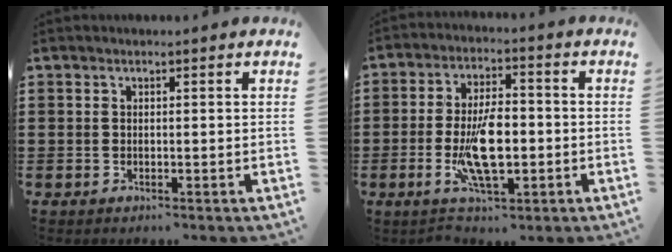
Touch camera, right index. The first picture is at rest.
{"total": 11.3, "force": [-2.1, 5.2, 9.8], "torque": [-0.193, -0.009, -0.036]}